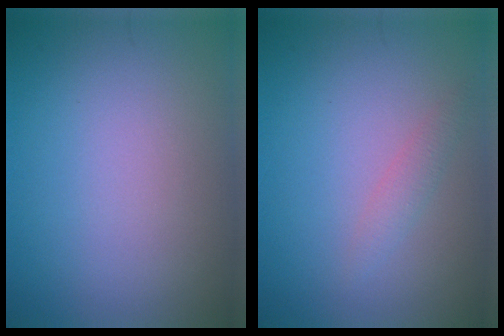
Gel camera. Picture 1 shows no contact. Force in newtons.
{"total": 1.2, "press": 1.2, "slide": 0.0}